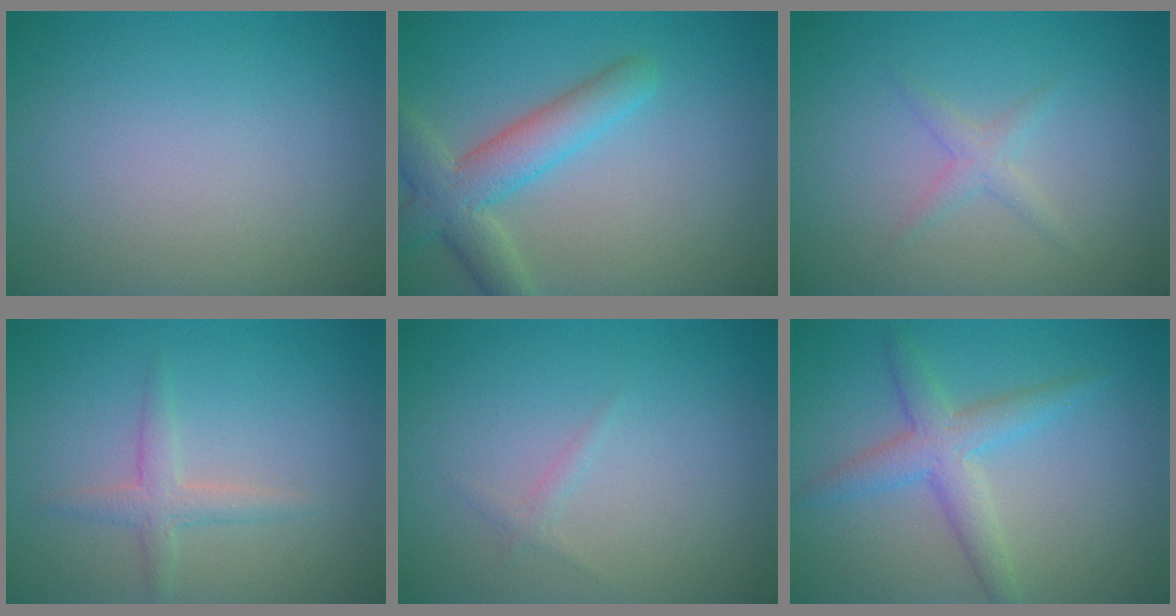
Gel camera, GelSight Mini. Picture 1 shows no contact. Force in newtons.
{"total": 4.8, "press": 4.8, "slide": 0.2}
{"total": 1.3, "press": 1.3, "slide": 0.1}
{"total": 1.9, "press": 1.9, "slide": 0.1}
{"total": 0.7, "press": 0.7, "slide": 0.1}
{"total": 3.6, "press": 3.6, "slide": 0.1}